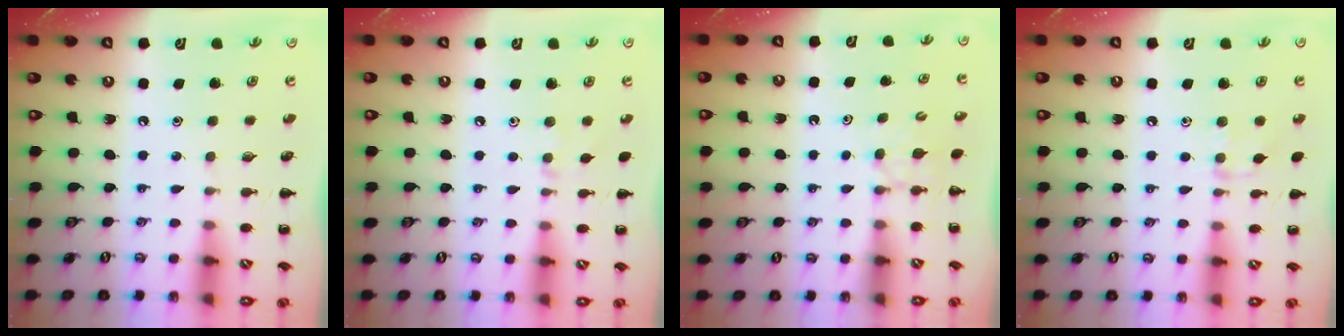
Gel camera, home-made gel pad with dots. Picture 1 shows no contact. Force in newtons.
{"total": 2.9, "press": 2.7, "slide": 1.0}
{"total": 2.6, "press": 2.4, "slide": 1.1}
{"total": 6.0, "press": 5.8, "slide": 1.7}